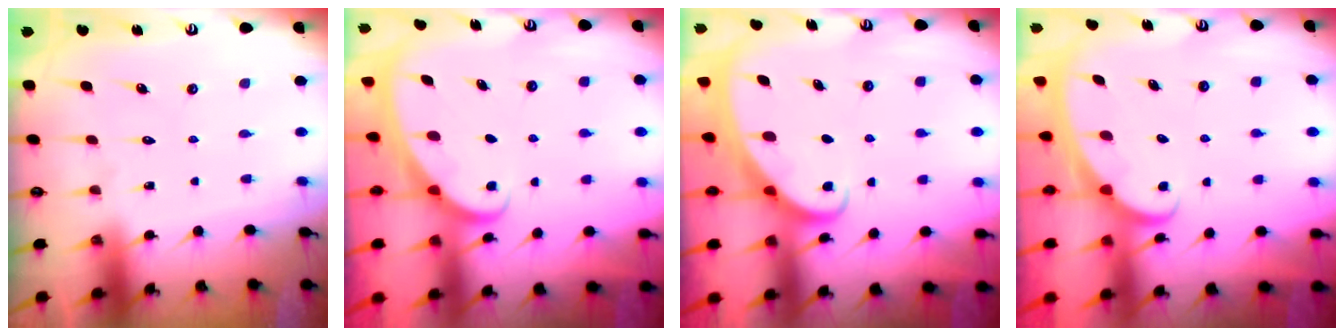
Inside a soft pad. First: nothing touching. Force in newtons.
{"total": 2.1, "press": 2.1, "slide": 0.1}
{"total": 2.2, "press": 2.2, "slide": 0.3}
{"total": 2.6, "press": 2.6, "slide": 0.3}